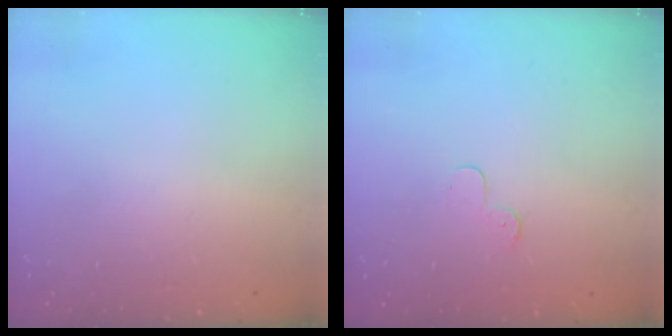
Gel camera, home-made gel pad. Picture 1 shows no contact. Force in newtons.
{"total": 3.5, "press": 3.5, "slide": 0.4}